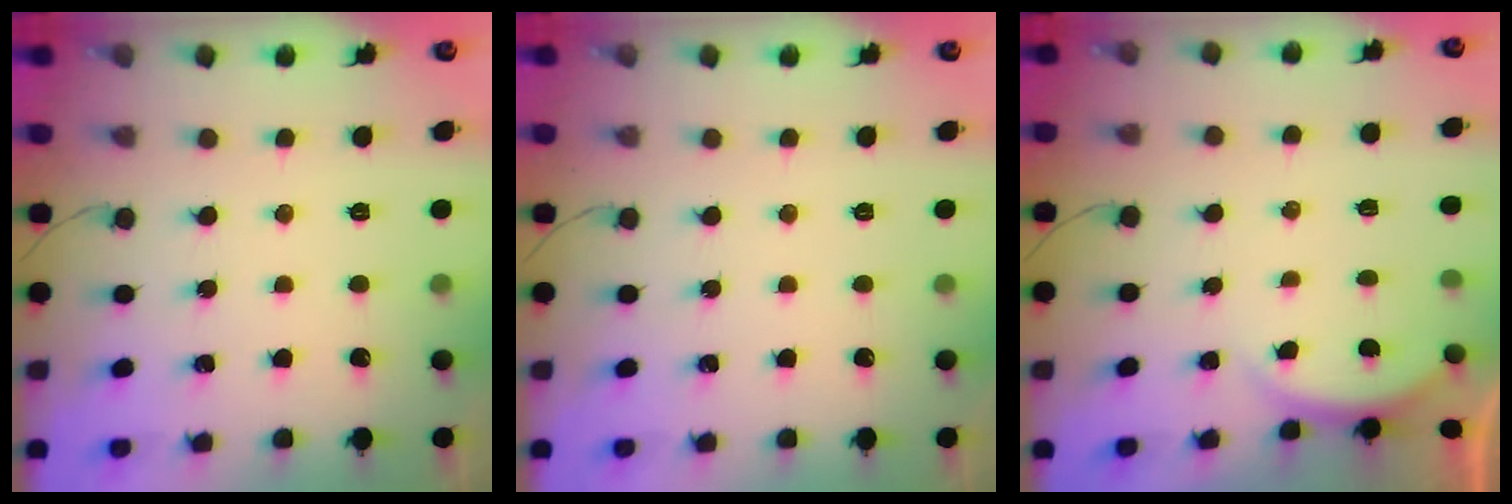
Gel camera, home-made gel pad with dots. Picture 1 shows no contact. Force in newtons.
{"total": 0.0}
{"total": 1.6, "press": 1.5, "slide": 0.6}